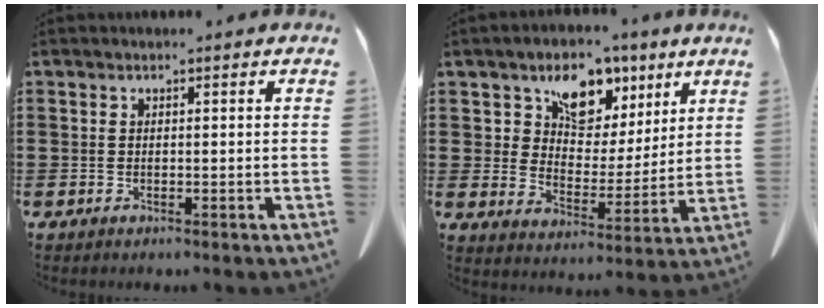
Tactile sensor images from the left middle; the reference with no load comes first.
{"total": 8.4, "force": [5.5, 5.7, 2.9], "torque": [-0.076, -0.024, 0.095]}